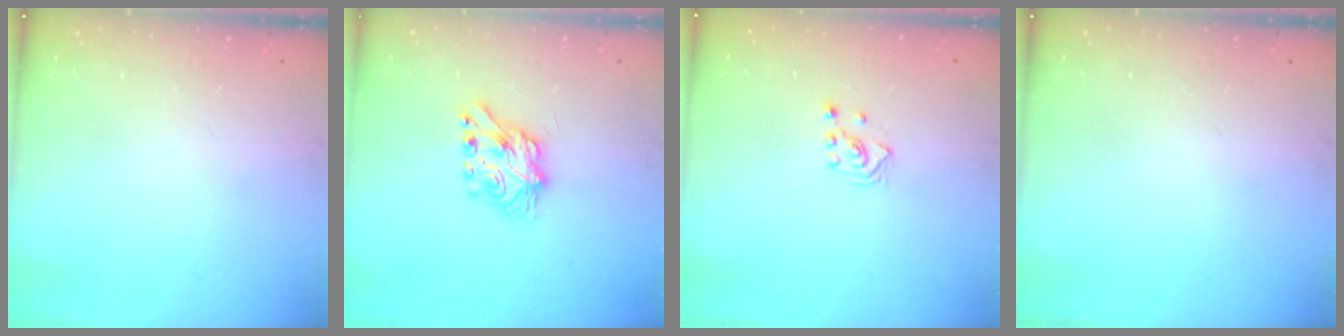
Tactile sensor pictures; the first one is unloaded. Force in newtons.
{"total": 7.2, "press": 7.2, "slide": 0.1}
{"total": 2.5, "press": 2.3, "slide": 1.0}
{"total": 0.0}